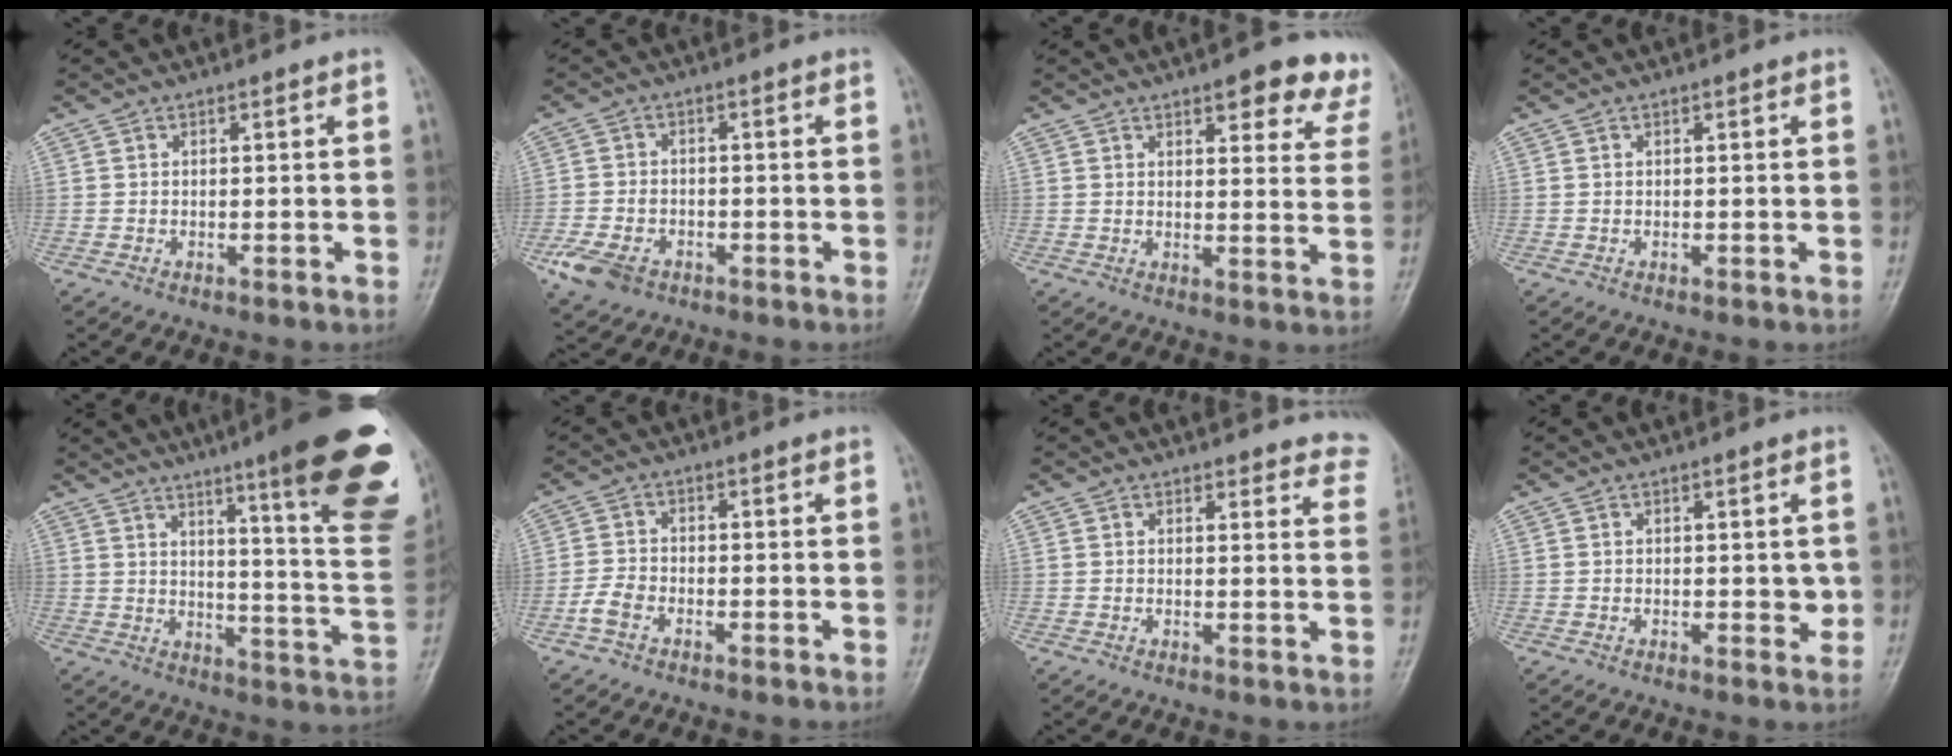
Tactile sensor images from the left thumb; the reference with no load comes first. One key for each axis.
{"total": 6.8, "fx": -3.7, "fy": 4.6, "fz": 3.4, "tx": -0.074, "ty": 0.012, "tz": -0.065}
{"total": 12.0, "fx": 8.4, "fy": 4.3, "fz": 7.4, "tx": -0.042, "ty": -0.035, "tz": 0.083}
{"total": 0.0}
{"total": 25.4, "fx": 14.6, "fy": 3.4, "fz": 20.5, "tx": -0.221, "ty": -0.069, "tz": 0.191}
{"total": 3.2, "fx": -2.0, "fy": 1.8, "fz": 1.8, "tx": -0.043, "ty": 0.009, "tz": -0.044}
{"total": 9.4, "fx": 8.8, "fy": 2.9, "fz": 1.6, "tx": 0.040, "ty": -0.038, "tz": 0.068}
{"total": 2.8, "fx": 0.0, "fy": 1.5, "fz": 2.4, "tx": -0.013, "ty": -0.002, "tz": 0.000}